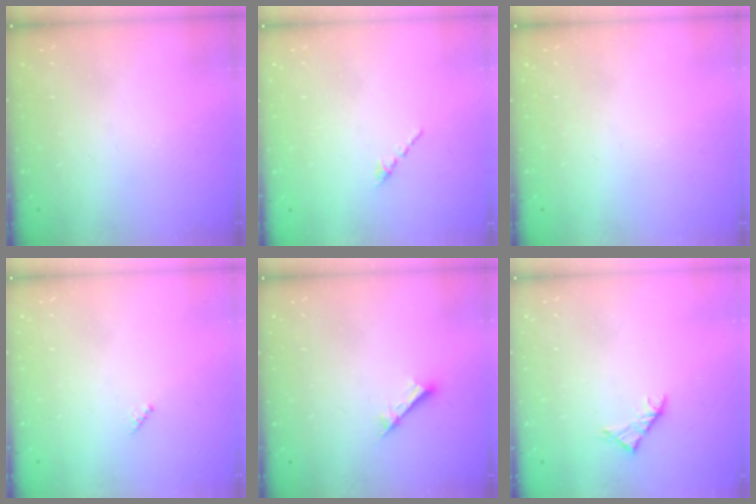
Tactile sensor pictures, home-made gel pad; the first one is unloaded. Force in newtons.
{"total": 0.6, "press": 0.5, "slide": 0.3}
{"total": 0.0}
{"total": 2.0, "press": 2.0, "slide": 0.2}
{"total": 2.6, "press": 2.6, "slide": 0.1}
{"total": 2.9, "press": 2.8, "slide": 0.8}